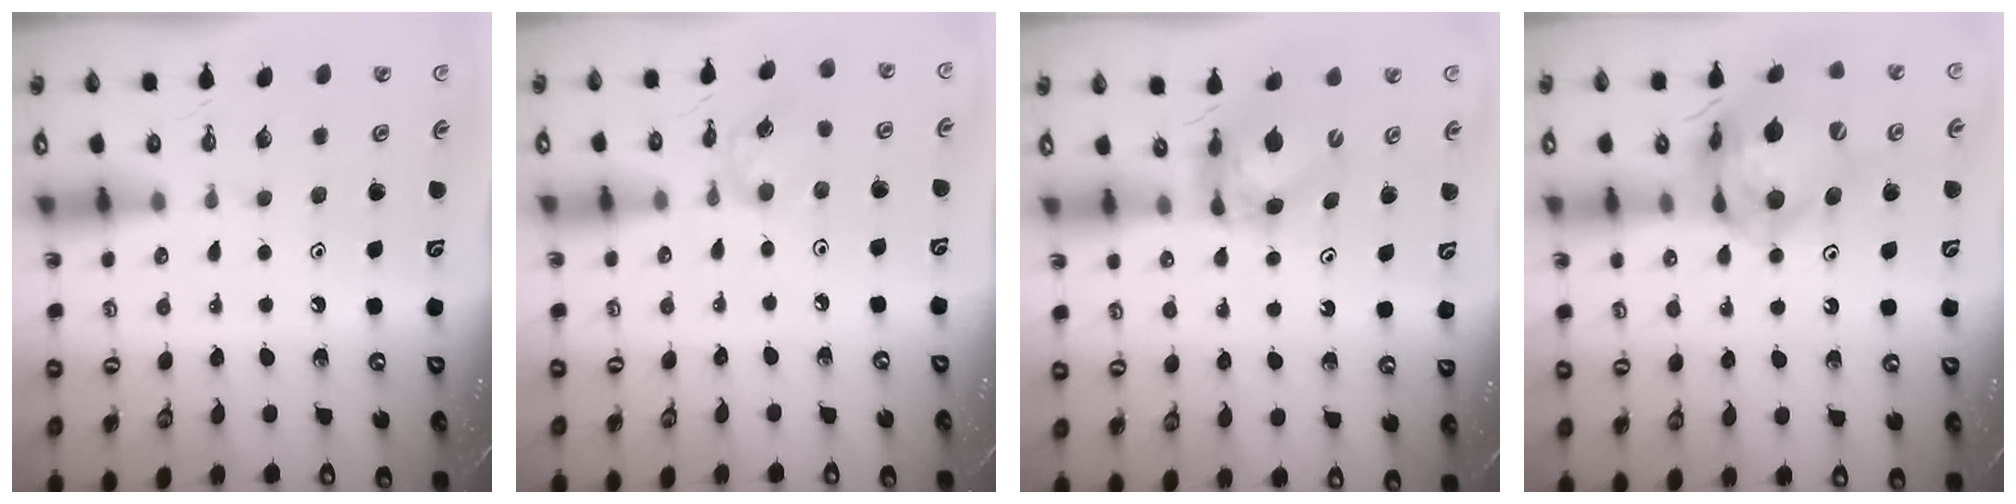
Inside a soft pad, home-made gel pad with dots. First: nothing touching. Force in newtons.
{"total": 5.0, "press": 5.0, "slide": 0.2}
{"total": 6.0, "press": 6.0, "slide": 0.3}
{"total": 18.5, "press": 18.4, "slide": 2.1}